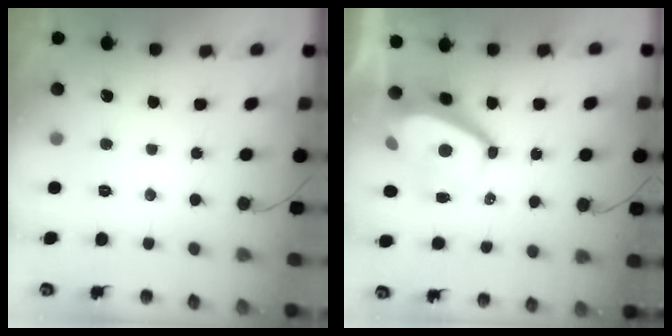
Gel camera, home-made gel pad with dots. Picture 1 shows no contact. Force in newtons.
{"total": 6.5, "press": 6.5, "slide": 0.8}